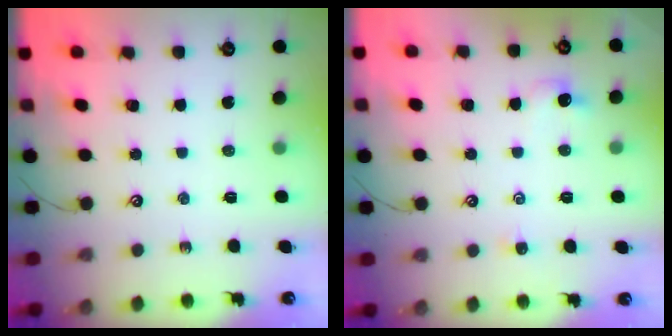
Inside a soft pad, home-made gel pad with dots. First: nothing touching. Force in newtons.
{"total": 1.6, "press": 1.5, "slide": 0.4}